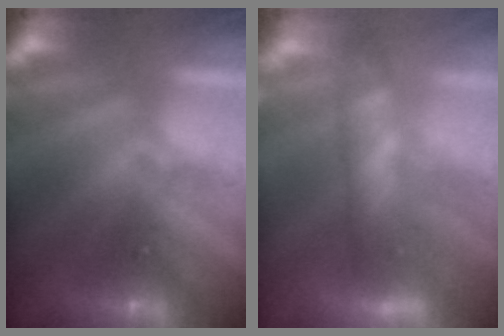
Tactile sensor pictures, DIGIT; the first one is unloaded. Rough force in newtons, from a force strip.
{"total": 4.0}